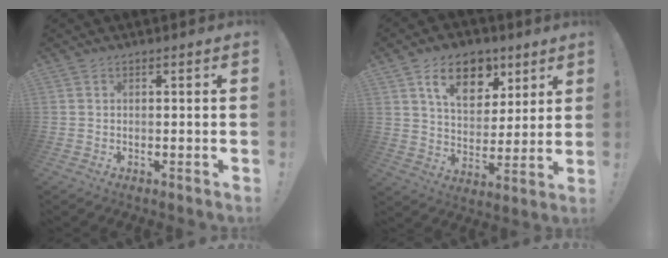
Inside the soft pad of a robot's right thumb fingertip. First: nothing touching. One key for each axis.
{"total": 14.5, "fx": 7.6, "fy": 9.3, "fz": 8.0, "tx": -0.116, "ty": -0.025, "tz": 0.137}